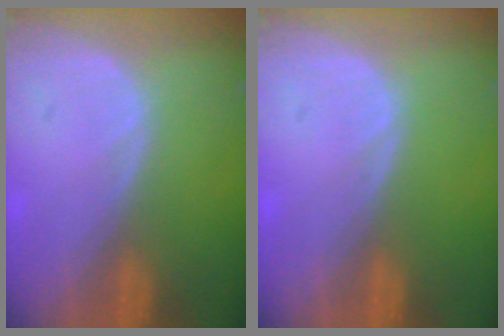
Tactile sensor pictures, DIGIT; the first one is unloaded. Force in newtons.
{"total": 0.0}